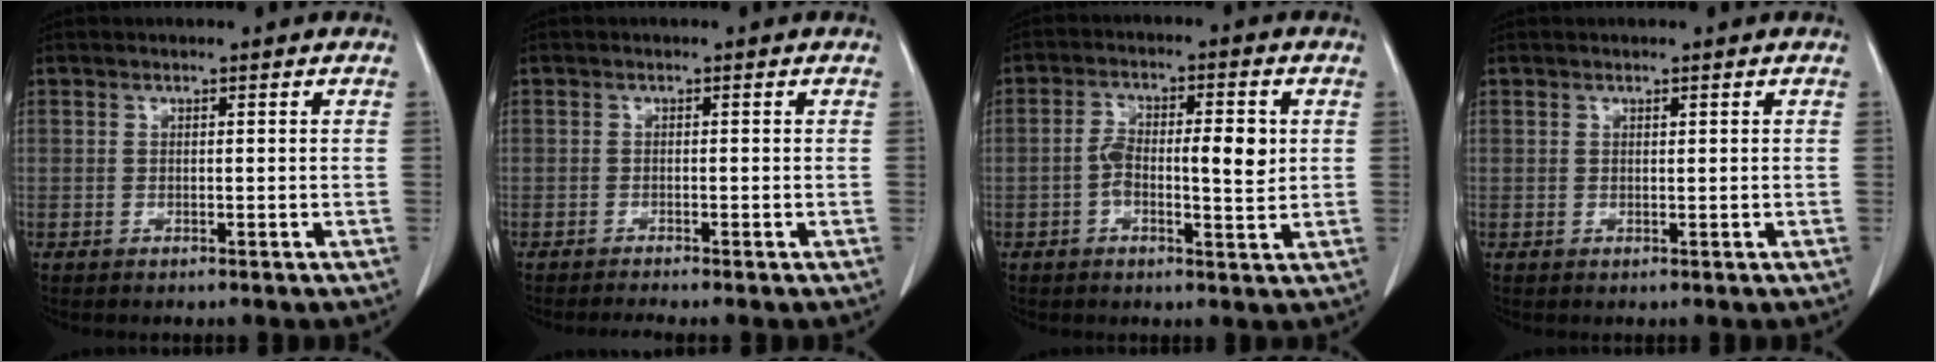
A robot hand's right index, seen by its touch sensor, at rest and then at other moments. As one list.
[{"total": 1.6, "force": [-1.4, -0.7, 0.3], "torque": [-0.009, -0.006, -0.024]}, {"total": 7.3, "force": [-0.1, 2.4, 6.9], "torque": [-0.125, 0.015, -0.003]}, {"total": 0.0}]